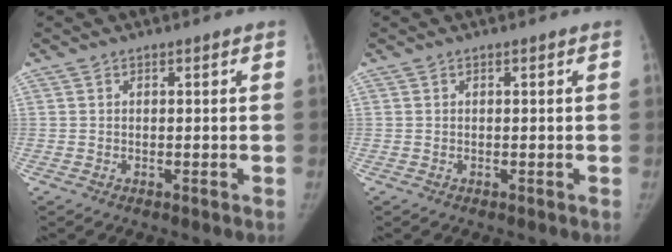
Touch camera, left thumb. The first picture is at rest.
{"total": 0.0}